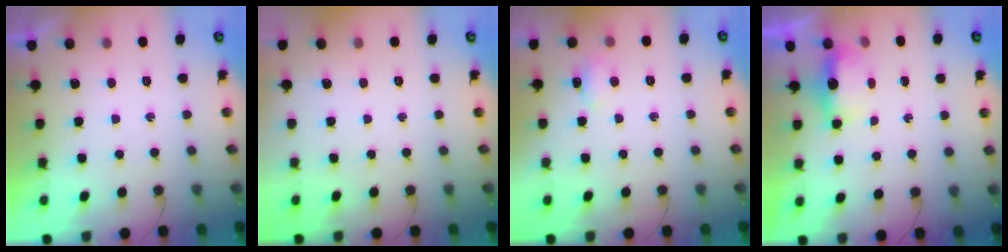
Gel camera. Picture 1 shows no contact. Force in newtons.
{"total": 0.0}
{"total": 5.2, "press": 5.1, "slide": 0.9}
{"total": 4.0, "press": 4.0, "slide": 0.5}